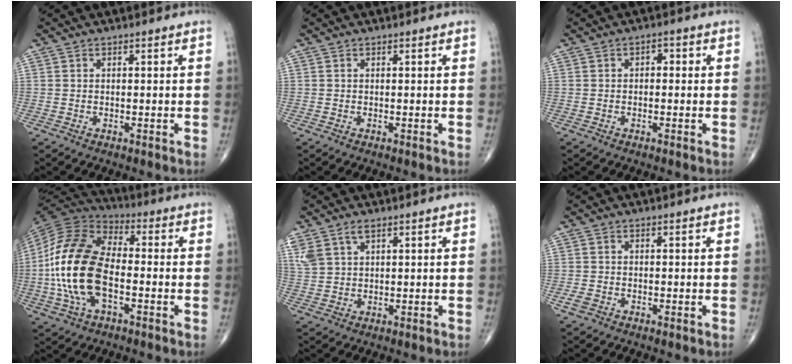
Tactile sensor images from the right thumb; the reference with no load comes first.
{"total": 0.0}
{"total": 1.7, "force": [0.1, 1.1, 1.3], "torque": [-0.007, 0.007, -0.005]}
{"total": 18.7, "force": [-2.8, 10.2, 15.5], "torque": [-0.313, 0.024, -0.057]}
{"total": 6.1, "force": [3.6, 3.2, 3.7], "torque": [-0.085, 0.002, 0.080]}
{"total": 1.6, "force": [-0.7, 1.0, 1.0], "torque": [-0.024, 0.001, -0.014]}